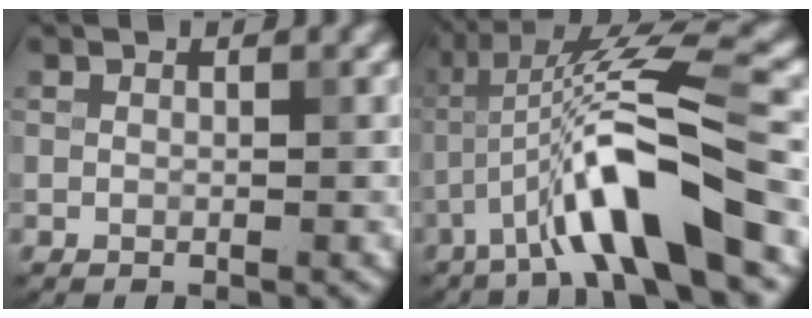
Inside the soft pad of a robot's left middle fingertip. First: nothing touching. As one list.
[{"total": 9.7, "force": [-4.0, 1.5, 8.7], "torque": [-0.154, 0.017, -0.075]}]